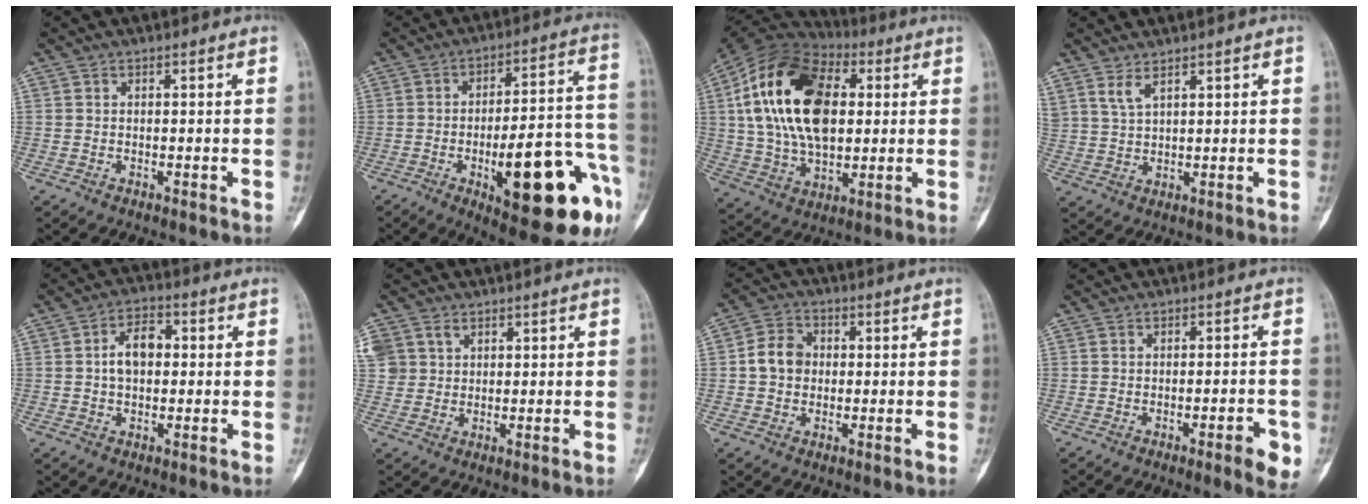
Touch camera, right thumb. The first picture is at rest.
{"total": 25.0, "force": [-9.7, 7.8, 21.6], "torque": [-0.241, 0.049, -0.120]}
{"total": 24.1, "force": [4.3, 14.6, 18.7], "torque": [-0.326, 0.006, 0.070]}
{"total": 3.0, "force": [2.2, 1.0, 1.7], "torque": [-0.027, -0.009, 0.052]}
{"total": 7.1, "force": [0.6, 4.7, 5.3], "torque": [-0.073, 0.020, 0.004]}
{"total": 7.5, "force": [3.2, 6.4, 2.3], "torque": [-0.043, 0.011, 0.069]}
{"total": 6.2, "force": [0.3, 5.3, 3.3], "torque": [-0.039, 0.019, -0.003]}
{"total": 5.5, "force": [-2.4, 1.2, 4.8], "torque": [-0.053, 0.008, -0.028]}